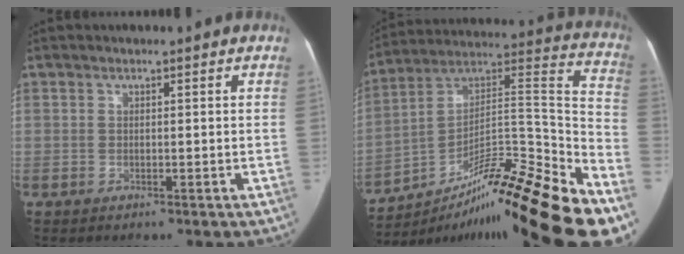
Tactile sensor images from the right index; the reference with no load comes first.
{"total": 28.4, "force": [-19.1, 1.9, 20.9], "torque": [-0.260, 0.030, -0.313]}